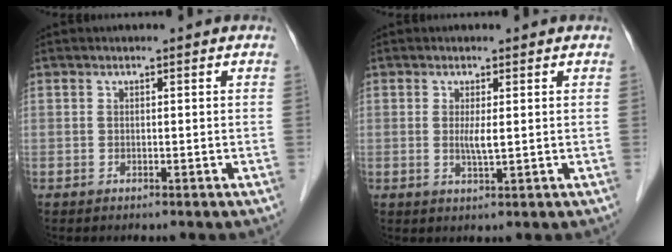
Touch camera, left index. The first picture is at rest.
{"total": 2.3, "force": [0.2, 0.2, 2.2], "torque": [-0.049, -0.005, 0.005]}